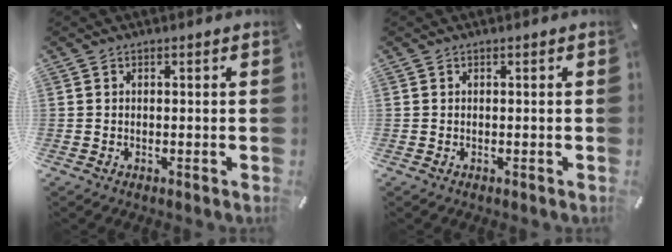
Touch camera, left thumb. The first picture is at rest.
{"total": 0.0}